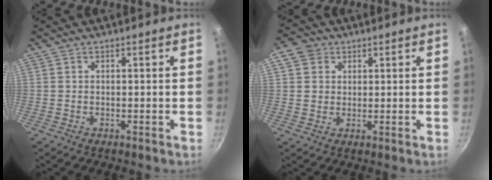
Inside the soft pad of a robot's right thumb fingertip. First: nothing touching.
{"total": 5.3, "force": [1.9, 4.5, 1.8], "torque": [0.001, 0.002, 0.028]}